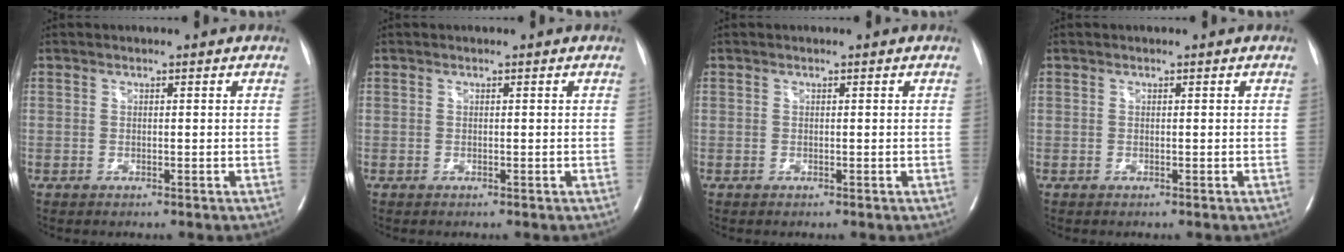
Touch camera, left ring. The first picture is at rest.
{"total": 0.0}
{"total": 0.0}
{"total": 0.0}